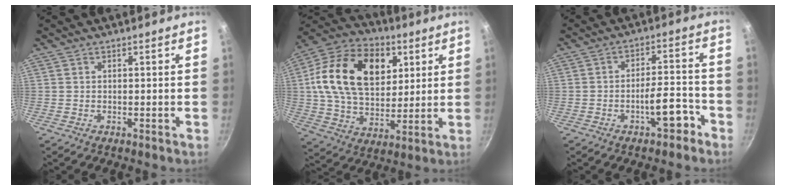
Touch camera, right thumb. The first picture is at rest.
{"total": 23.1, "force": [6.4, 15.3, 16.1], "torque": [-0.256, -0.001, 0.101]}
{"total": 7.3, "force": [-4.1, 2.3, 5.5], "torque": [-0.067, 0.042, -0.053]}